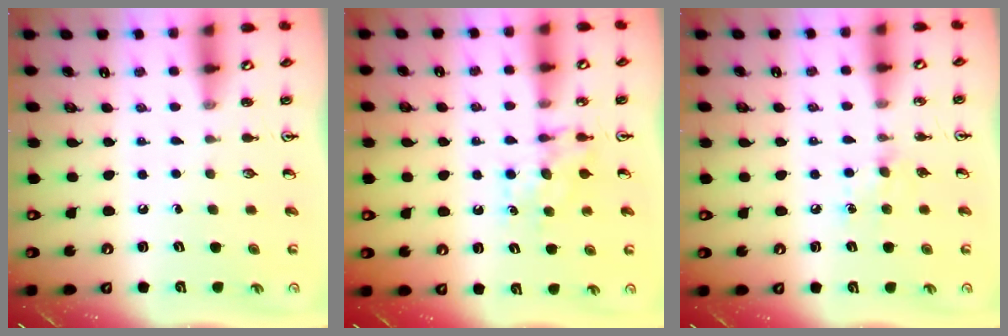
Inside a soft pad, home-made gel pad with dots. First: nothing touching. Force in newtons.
{"total": 7.3, "press": 7.2, "slide": 0.7}
{"total": 4.7, "press": 4.7, "slide": 0.7}